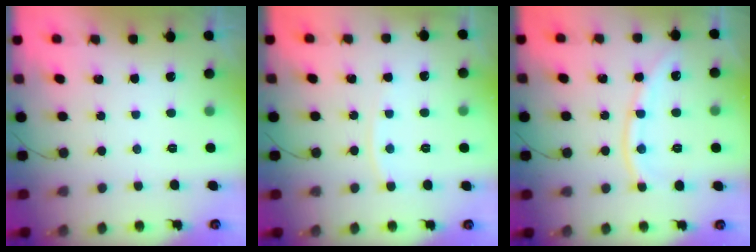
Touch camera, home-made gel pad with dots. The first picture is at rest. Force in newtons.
{"total": 4.9, "press": 4.8, "slide": 0.7}
{"total": 10.9, "press": 10.9, "slide": 1.3}